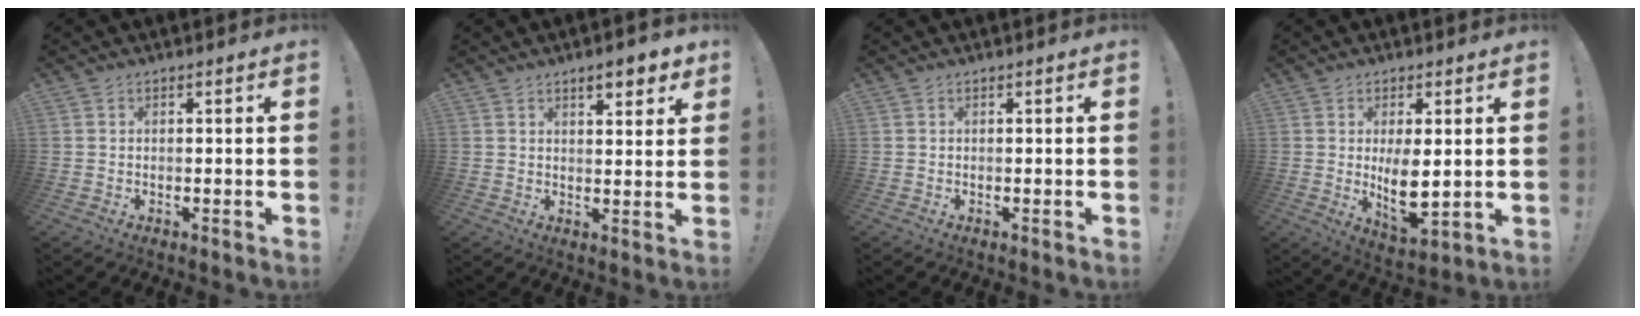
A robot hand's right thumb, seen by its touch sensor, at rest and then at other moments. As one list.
[{"total": 6.2, "force": [4.2, 2.1, 4.1], "torque": [-0.039, -0.025, 0.065]}, {"total": 0.0}, {"total": 9.1, "force": [1.1, 4.0, 8.1], "torque": [-0.122, -0.026, 0.023]}]